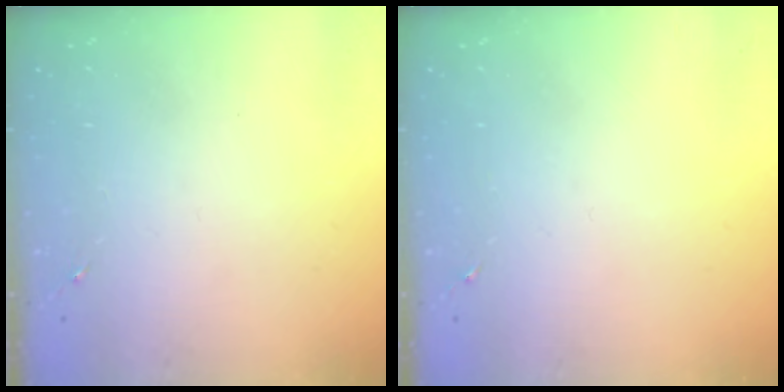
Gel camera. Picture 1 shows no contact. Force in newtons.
{"total": 0.0}